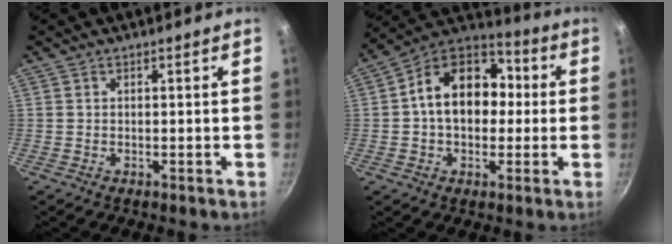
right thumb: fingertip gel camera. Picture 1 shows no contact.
{"total": 16.6, "force": [1.0, 12.0, 11.3], "torque": [-0.139, 0.040, -0.003]}